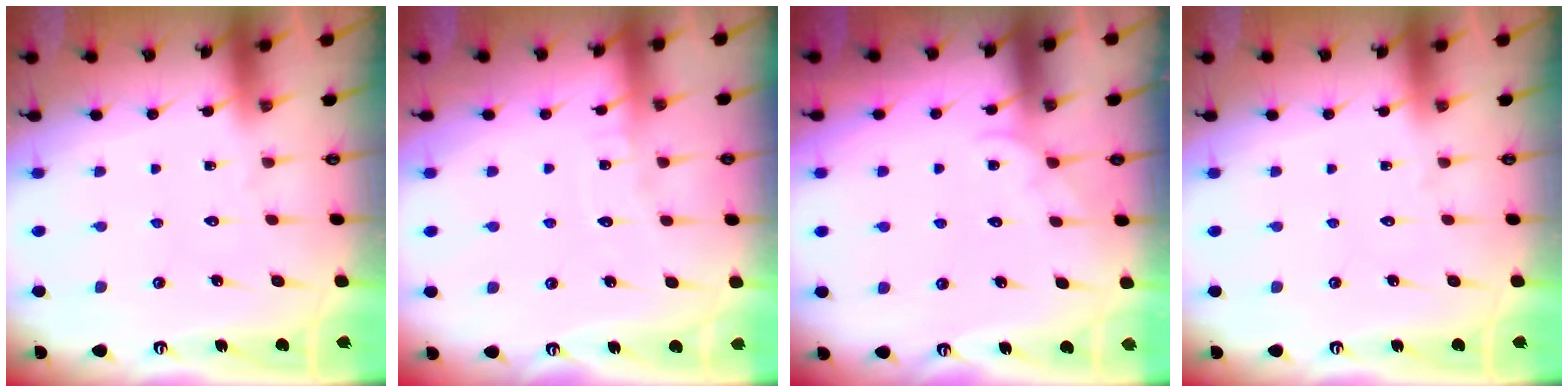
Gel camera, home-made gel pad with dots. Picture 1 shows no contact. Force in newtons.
{"total": 3.5, "press": 3.5, "slide": 0.3}
{"total": 3.1, "press": 3.1, "slide": 0.3}
{"total": 0.0}